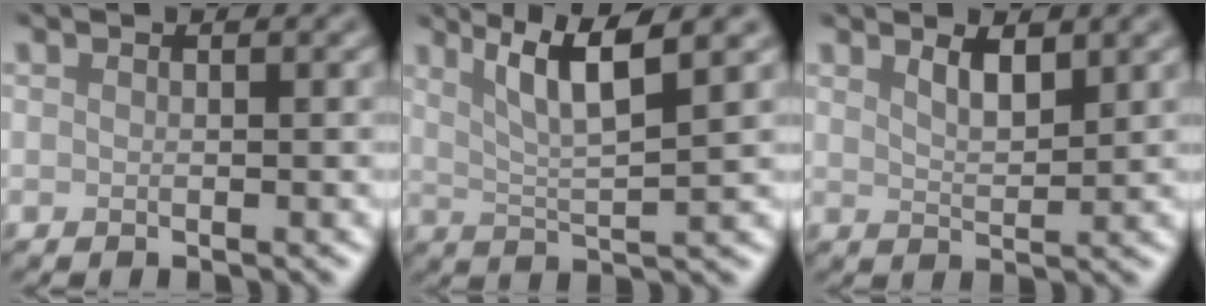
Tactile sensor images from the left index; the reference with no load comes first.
{"total": 5.6, "force": [2.6, 1.0, 4.9], "torque": [-0.087, 0.003, 0.052]}
{"total": 1.9, "force": [1.2, 0.5, 1.4], "torque": [-0.027, -0.004, 0.026]}